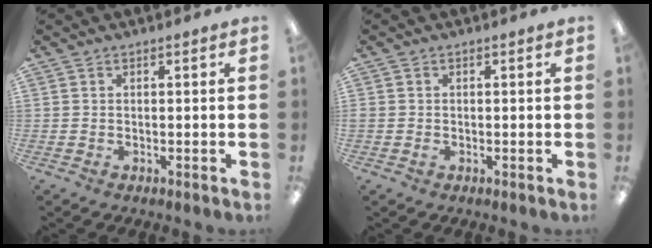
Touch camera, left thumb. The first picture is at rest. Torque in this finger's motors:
{"motor_torque": [-0.06, 0.05, 0.12, -0.25, 0.00]}